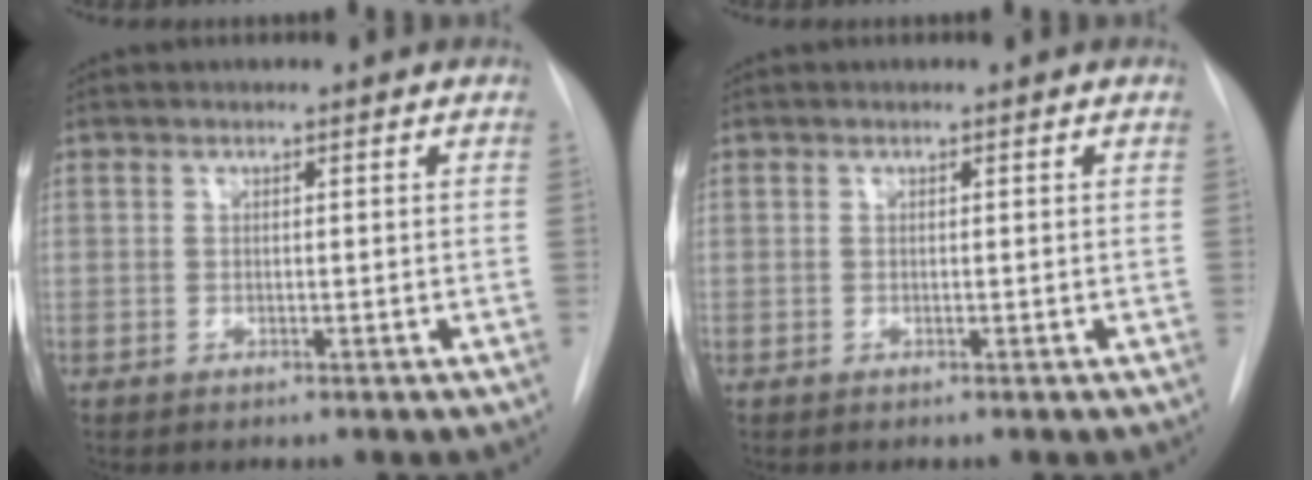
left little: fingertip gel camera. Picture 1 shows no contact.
{"total": 0.0}